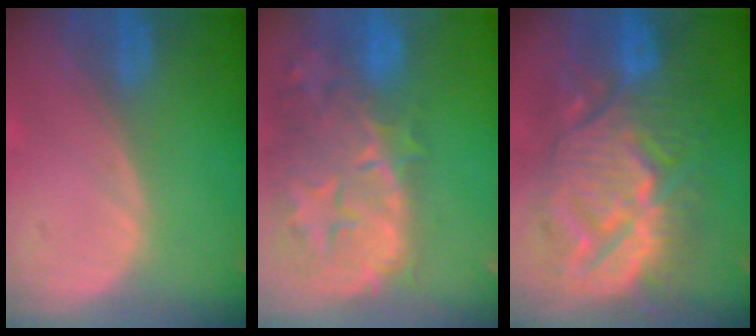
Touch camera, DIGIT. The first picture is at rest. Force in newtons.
{"total": 14.7, "press": 11.8, "slide": 8.7}
{"total": 13.9, "press": 13.8, "slide": 1.4}